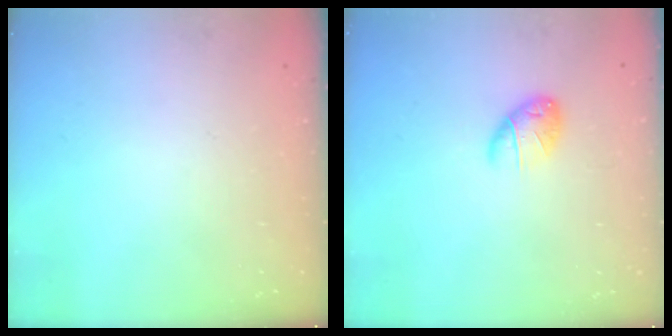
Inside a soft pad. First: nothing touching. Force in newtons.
{"total": 7.1, "press": 7.0, "slide": 1.4}